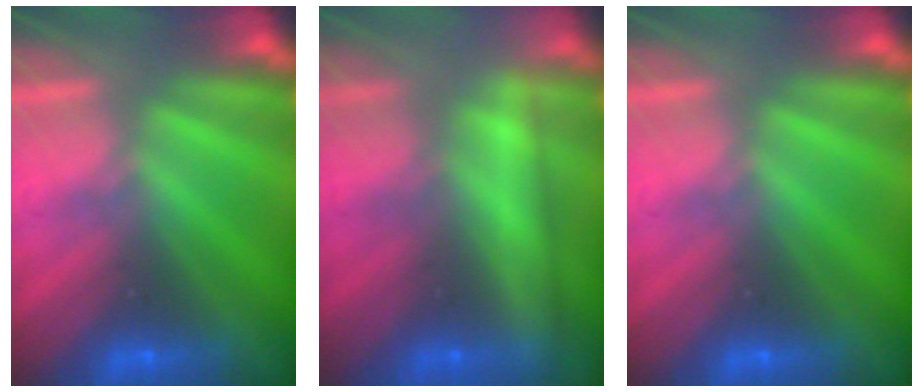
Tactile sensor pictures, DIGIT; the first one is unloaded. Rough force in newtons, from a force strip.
{"total": 2.4}
{"total": 0.0}